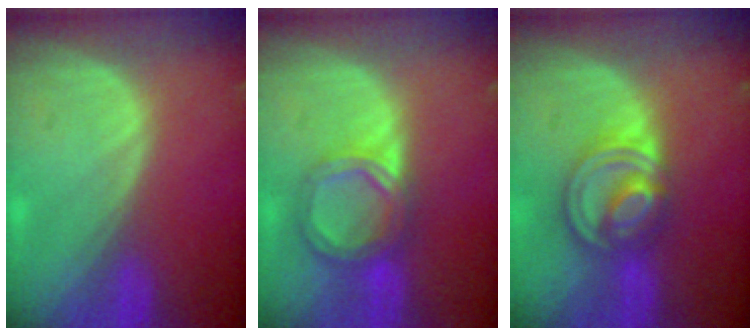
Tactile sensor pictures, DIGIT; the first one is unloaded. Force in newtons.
{"total": 6.4, "press": 5.7, "slide": 3.0}
{"total": 7.7, "press": 6.7, "slide": 3.9}